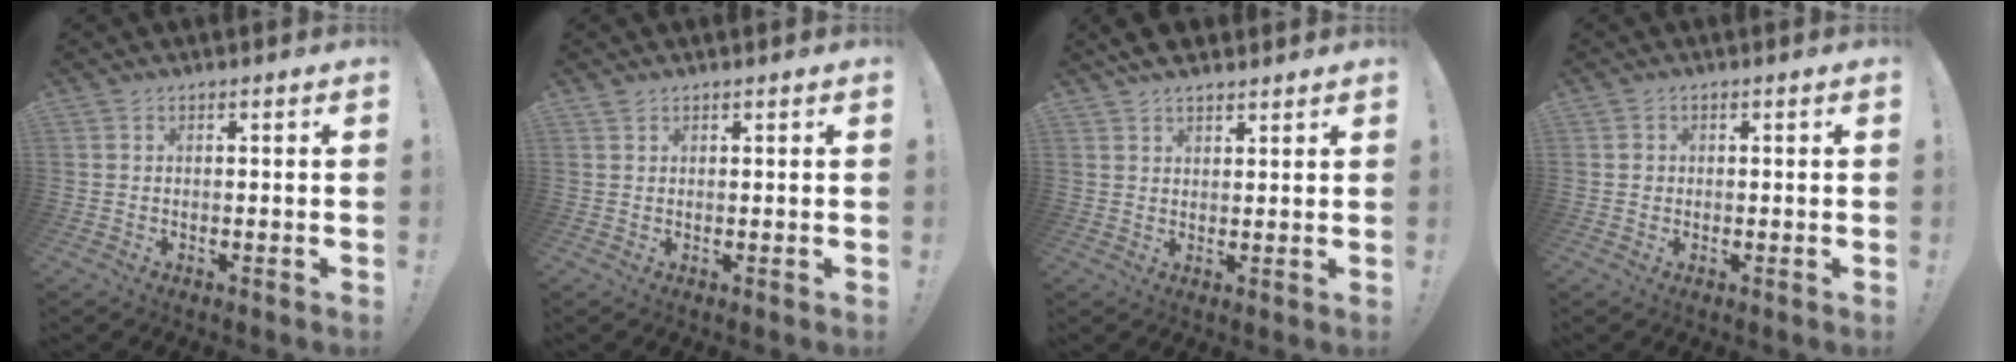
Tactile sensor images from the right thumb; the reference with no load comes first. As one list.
[{"total": 0.6, "force": [0.5, 0.3, 0.1], "torque": [-0.002, 0.000, 0.010]}, {"total": 4.7, "force": [4.1, 1.8, 1.6], "torque": [-0.021, -0.021, 0.075]}, {"total": 1.2, "force": [-0.1, 1.1, 0.2], "torque": [-0.006, 0.004, -0.003]}]